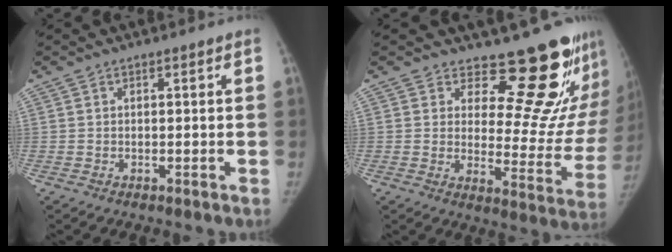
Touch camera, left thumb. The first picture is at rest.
{"total": 17.4, "force": [14.7, 6.3, 7.0], "torque": [-0.027, -0.140, 0.179]}